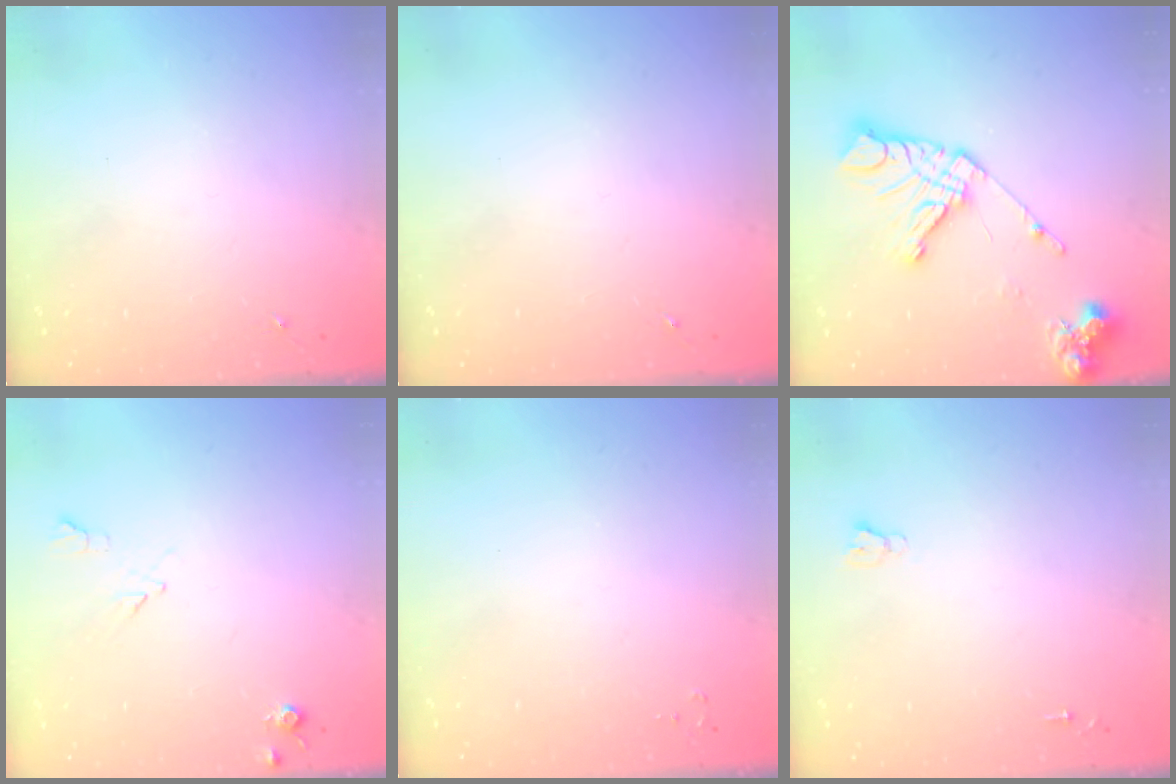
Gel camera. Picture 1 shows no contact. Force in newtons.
{"total": 0.0}
{"total": 16.8, "press": 16.7, "slide": 2.2}
{"total": 5.8, "press": 5.8, "slide": 0.8}
{"total": 2.0, "press": 2.0, "slide": 0.3}
{"total": 2.7, "press": 2.7, "slide": 0.0}